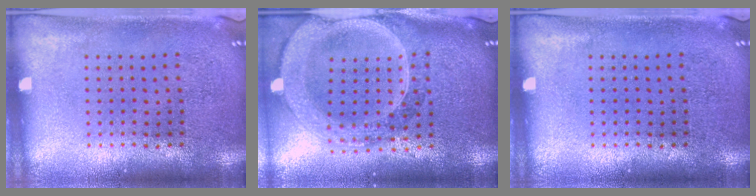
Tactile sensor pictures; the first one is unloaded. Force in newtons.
{"total": 2.9, "press": 2.5, "slide": 1.5}
{"total": 0.0}